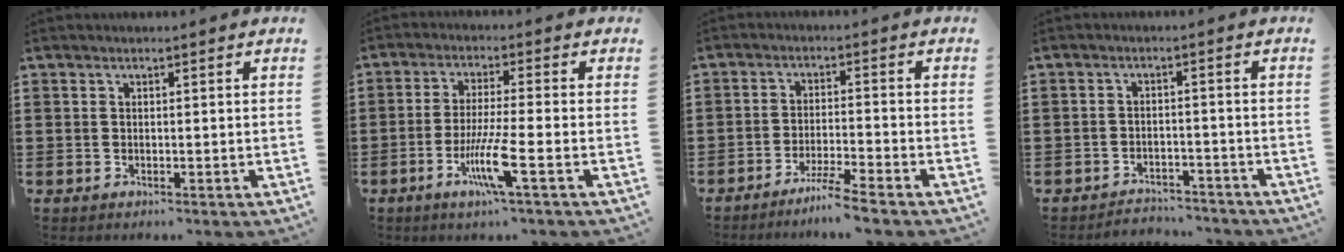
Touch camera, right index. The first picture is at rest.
{"total": 7.6, "force": [-3.2, 0.2, 6.9], "torque": [-0.138, -0.017, -0.062]}
{"total": 4.6, "force": [-4.0, -0.7, 2.2], "torque": [-0.051, -0.015, -0.079]}
{"total": 3.1, "force": [-3.1, 0.6, -0.2], "torque": [-0.004, 0.001, -0.068]}